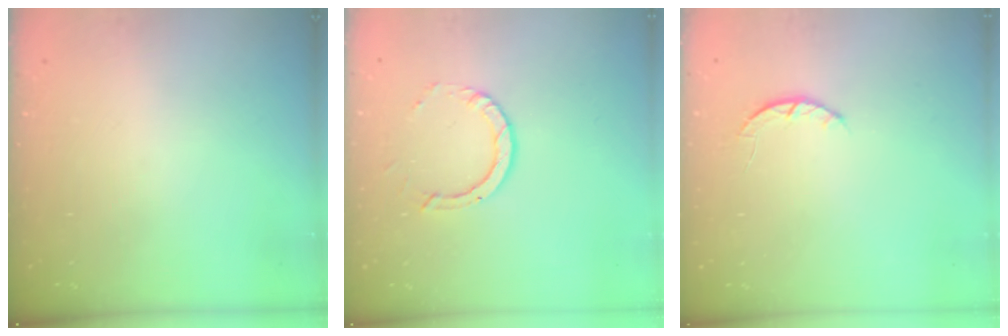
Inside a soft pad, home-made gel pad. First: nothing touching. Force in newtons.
{"total": 4.7, "press": 4.7, "slide": 0.4}
{"total": 2.6, "press": 2.5, "slide": 0.4}